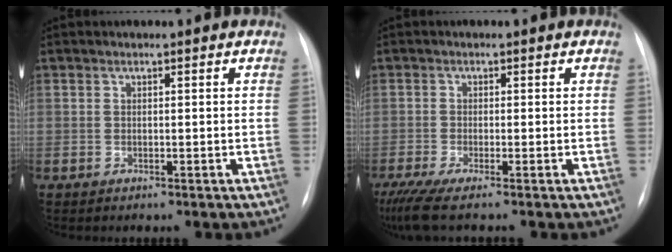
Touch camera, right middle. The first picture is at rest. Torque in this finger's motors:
{"motor_torque": [0.94, -1.20, 0.10, 0.05]}